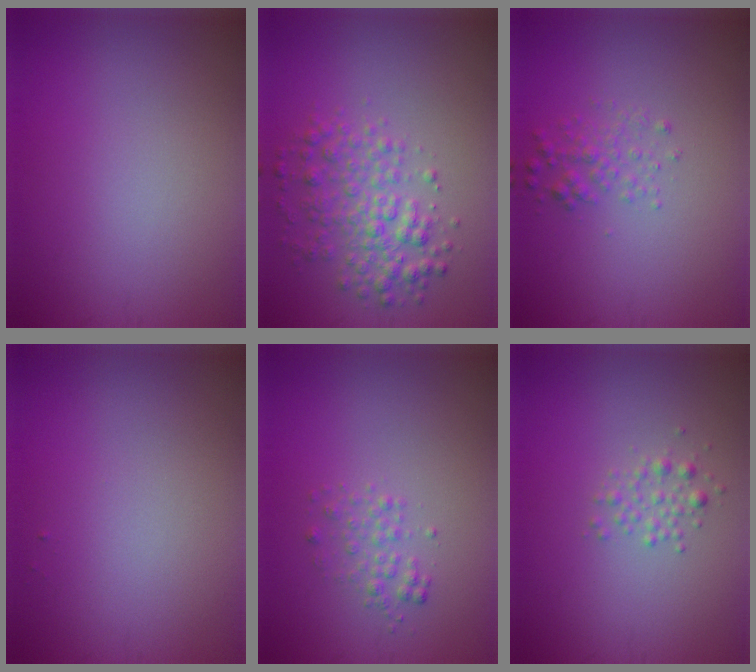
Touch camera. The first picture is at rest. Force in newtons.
{"total": 3.8, "press": 3.8, "slide": 0.1}
{"total": 1.6, "press": 1.6, "slide": 0.0}
{"total": 0.0}
{"total": 1.4, "press": 1.4, "slide": 0.0}
{"total": 1.4, "press": 1.4, "slide": 0.1}